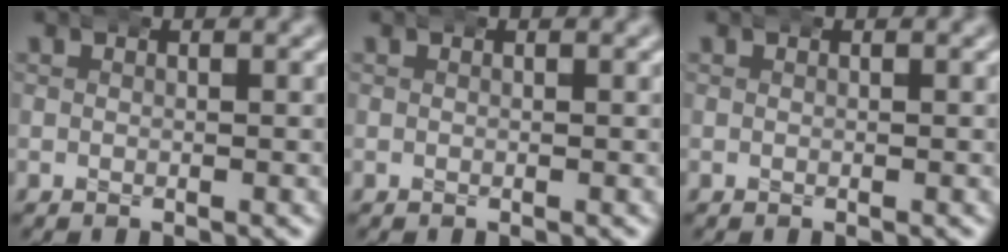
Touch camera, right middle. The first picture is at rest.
{"total": 0.0}
{"total": 0.0}